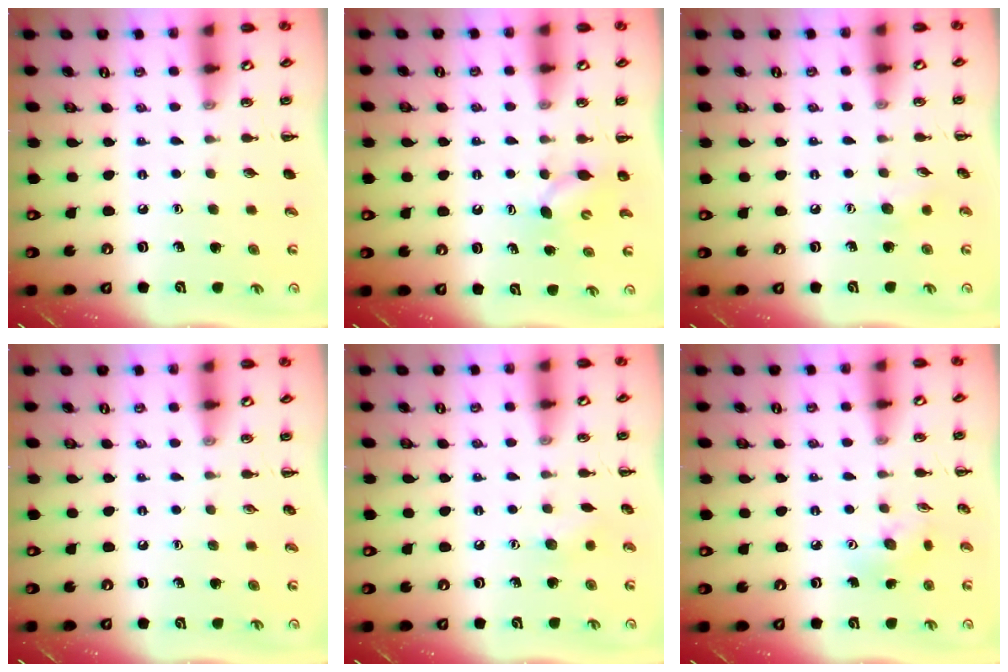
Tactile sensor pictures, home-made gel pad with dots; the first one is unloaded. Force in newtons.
{"total": 4.6, "press": 4.5, "slide": 0.4}
{"total": 5.9, "press": 5.7, "slide": 1.5}
{"total": 0.0}
{"total": 5.2, "press": 5.1, "slide": 1.4}
{"total": 3.9, "press": 3.8, "slide": 0.7}